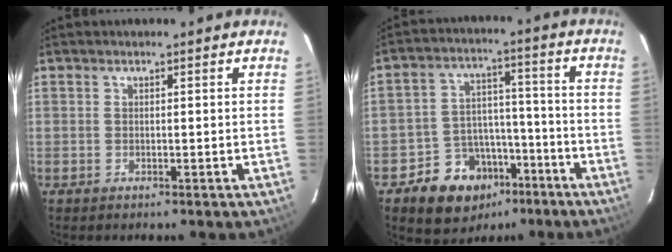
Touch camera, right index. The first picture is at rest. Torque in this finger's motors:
{"motor_torque": [0.67, -0.81, 0.25, 0.03]}